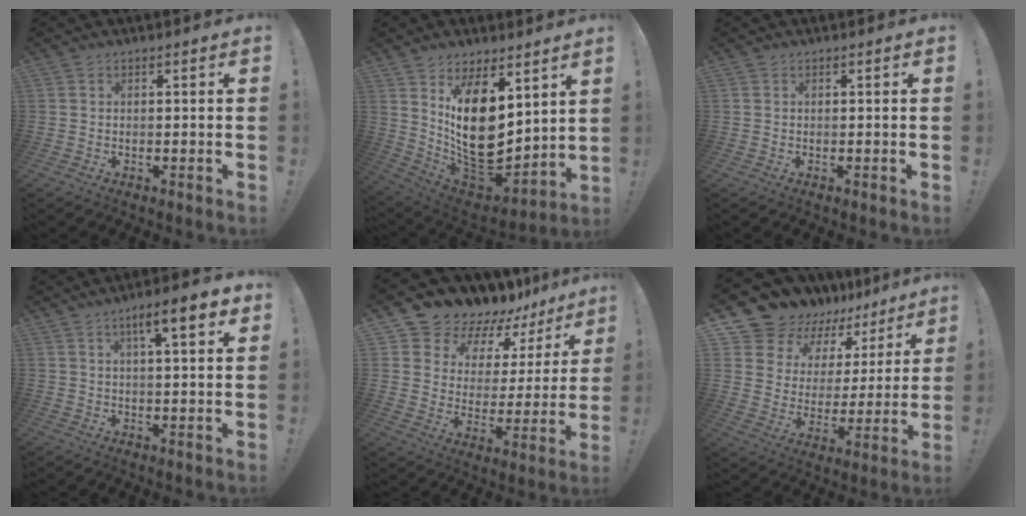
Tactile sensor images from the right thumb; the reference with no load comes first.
{"total": 18.5, "force": [4.1, 11.5, 14.0], "torque": [-0.234, -0.053, 0.092]}
{"total": 0.0}
{"total": 9.1, "force": [4.2, 1.8, 7.8], "torque": [-0.106, -0.017, 0.061]}
{"total": 10.2, "force": [9.0, 4.7, 1.1], "torque": [-0.042, -0.088, 0.166]}
{"total": 12.9, "force": [11.2, 6.2, 1.1], "torque": [-0.052, -0.095, 0.221]}